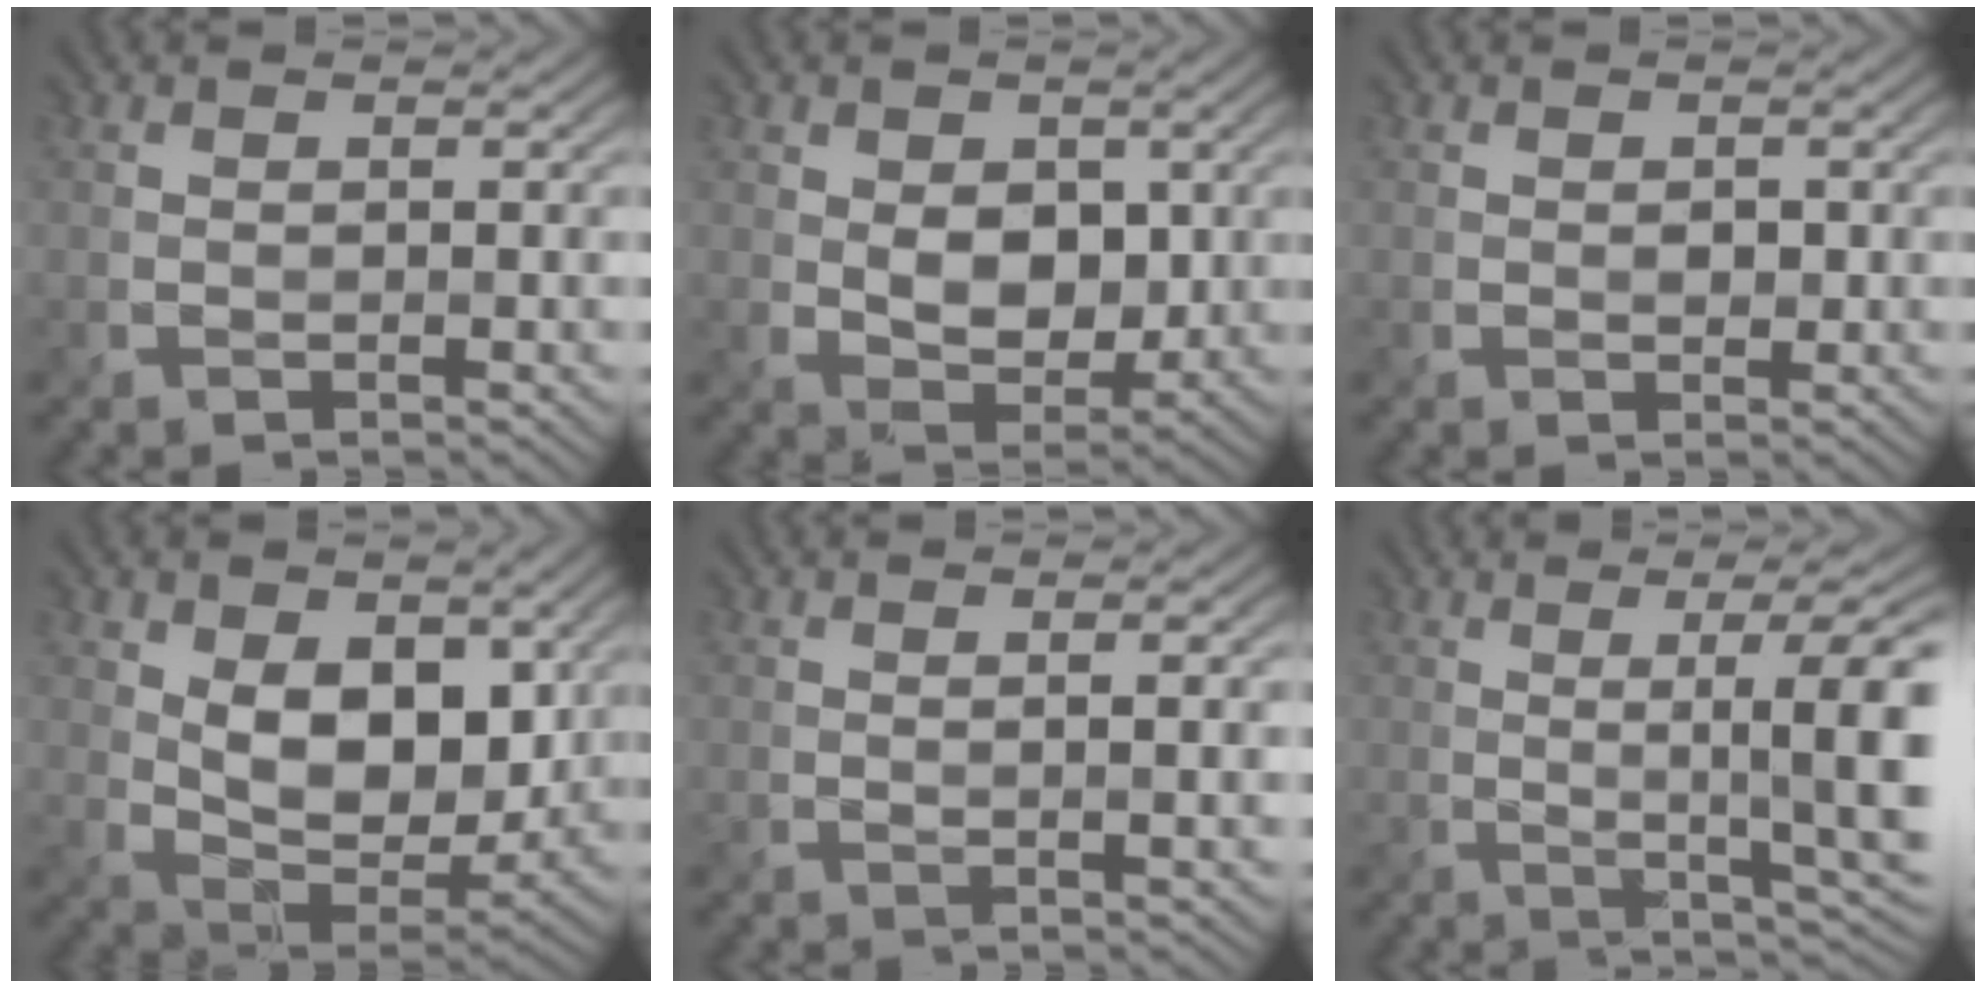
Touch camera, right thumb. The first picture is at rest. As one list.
[{"total": 5.5, "force": [0.9, 3.8, 3.8], "torque": [-0.076, -0.006, 0.012]}, {"total": 0.9, "force": [0.1, 0.7, 0.5], "torque": [-0.011, -0.005, 0.002]}, {"total": 9.5, "force": [2.6, 5.8, 7.1], "torque": [-0.150, -0.015, 0.043]}, {"total": 2.2, "force": [0.4, 0.2, 2.2], "torque": [-0.037, 0.005, 0.006]}, {"total": 10.8, "force": [0.8, 1.6, 10.6], "torque": [-0.144, 0.018, 0.022]}]